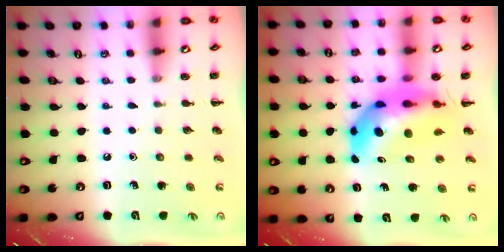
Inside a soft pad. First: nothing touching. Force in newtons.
{"total": 12.8, "press": 12.3, "slide": 3.8}